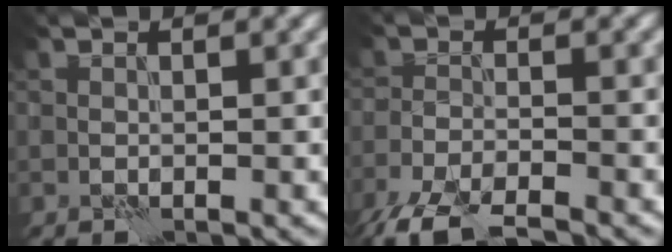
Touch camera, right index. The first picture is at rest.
{"total": 6.5, "force": [-5.5, 1.4, 3.1], "torque": [-0.058, -0.029, -0.102]}